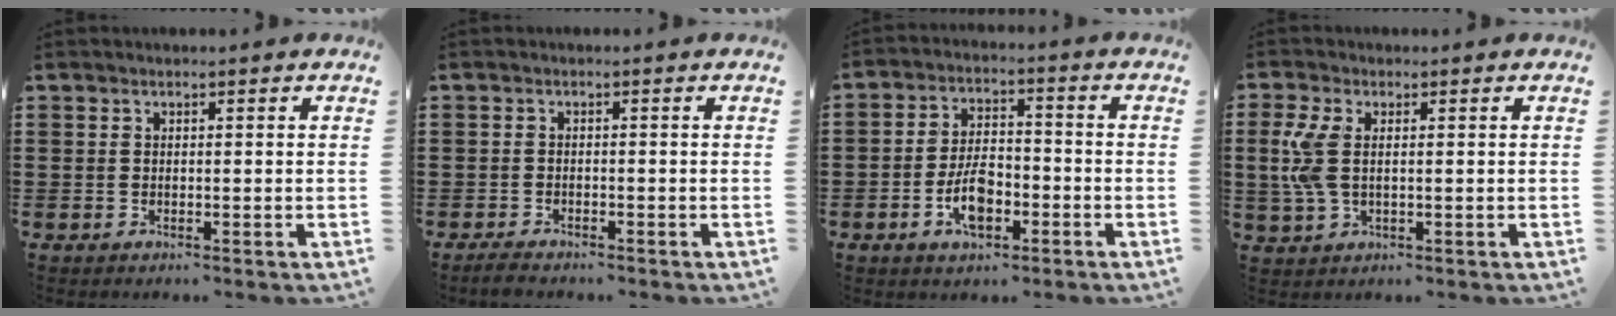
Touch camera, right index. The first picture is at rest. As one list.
[{"total": 1.5, "force": [-1.5, 0.1, 0.3], "torque": [-0.010, -0.002, -0.029]}, {"total": 7.0, "force": [-2.7, 3.5, 5.5], "torque": [-0.118, 0.005, -0.052]}, {"total": 5.9, "force": [0.5, 2.9, 5.1], "torque": [-0.137, -0.004, 0.000]}]